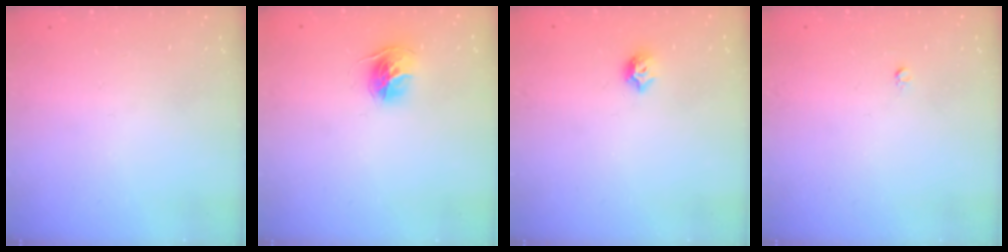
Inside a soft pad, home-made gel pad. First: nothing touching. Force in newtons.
{"total": 11.1, "press": 11.1, "slide": 0.9}
{"total": 6.3, "press": 6.3, "slide": 0.8}
{"total": 2.5, "press": 2.5, "slide": 0.2}